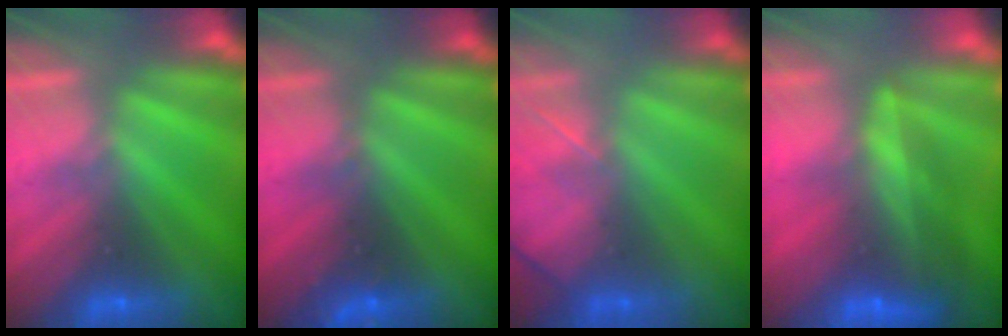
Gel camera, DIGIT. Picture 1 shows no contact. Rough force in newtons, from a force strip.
{"total": 2.4}
{"total": 2.0}
{"total": 5.7}